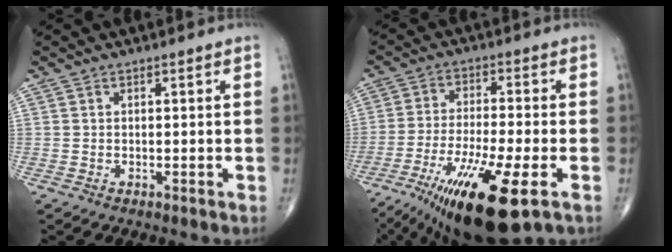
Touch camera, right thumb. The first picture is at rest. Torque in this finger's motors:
{"motor_torque": [0.39, 0.55, 1.45, -0.44, 0.52]}